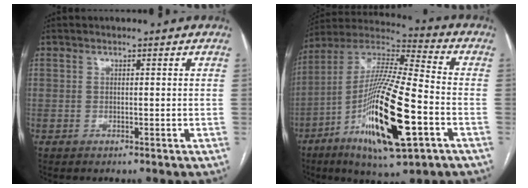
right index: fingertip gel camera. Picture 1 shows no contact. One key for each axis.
{"total": 21.2, "fx": -7.4, "fy": 3.2, "fz": 19.6, "tx": -0.387, "ty": -0.022, "tz": -0.131}